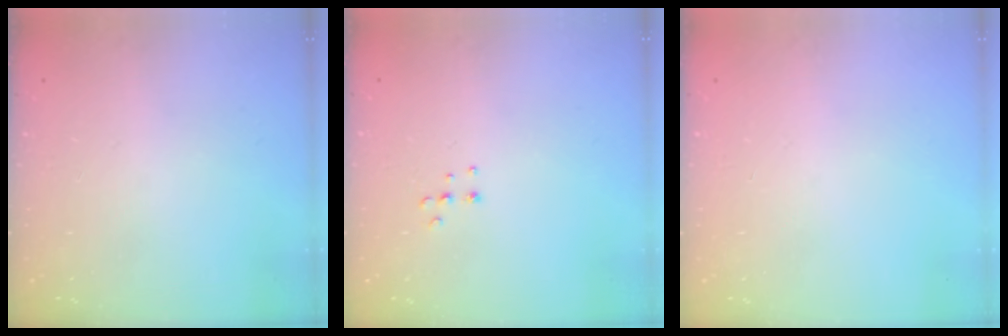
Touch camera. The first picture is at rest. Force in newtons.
{"total": 4.4, "press": 4.4, "slide": 0.5}
{"total": 0.0}